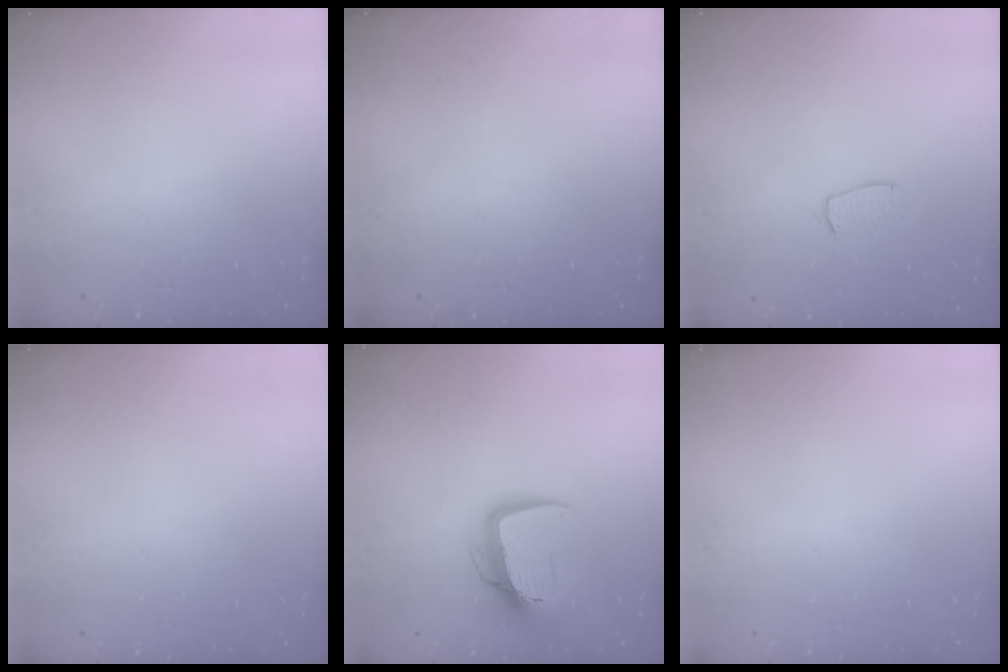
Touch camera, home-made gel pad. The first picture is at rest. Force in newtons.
{"total": 0.0}
{"total": 5.9, "press": 5.9, "slide": 0.3}
{"total": 0.0}
{"total": 12.1, "press": 12.0, "slide": 1.2}
{"total": 0.0}